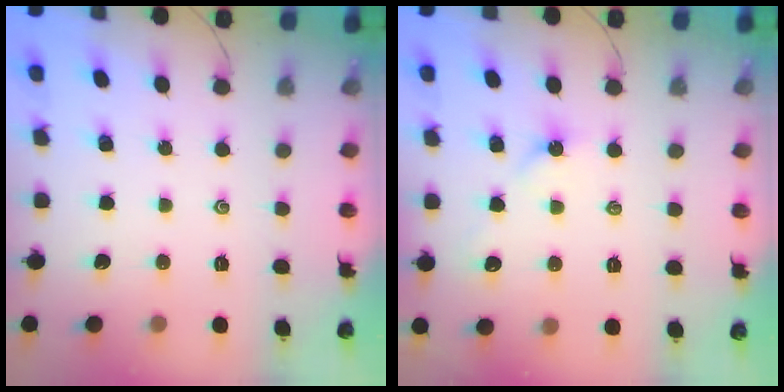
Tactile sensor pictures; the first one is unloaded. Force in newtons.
{"total": 2.9, "press": 2.9, "slide": 0.6}